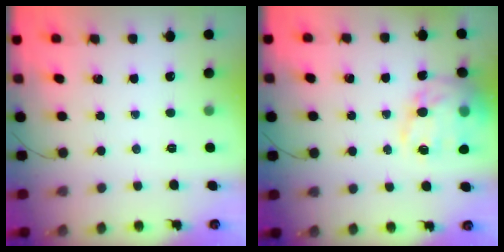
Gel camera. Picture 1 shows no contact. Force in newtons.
{"total": 17.0, "press": 16.6, "slide": 3.4}